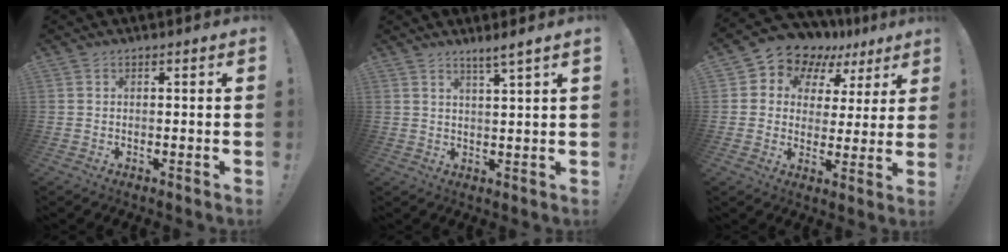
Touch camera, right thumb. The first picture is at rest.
{"total": 4.0, "force": [3.0, -0.8, 2.4], "torque": [-0.042, -0.019, 0.049]}
{"total": 8.6, "force": [6.5, 5.3, 2.0], "torque": [-0.045, -0.058, 0.120]}